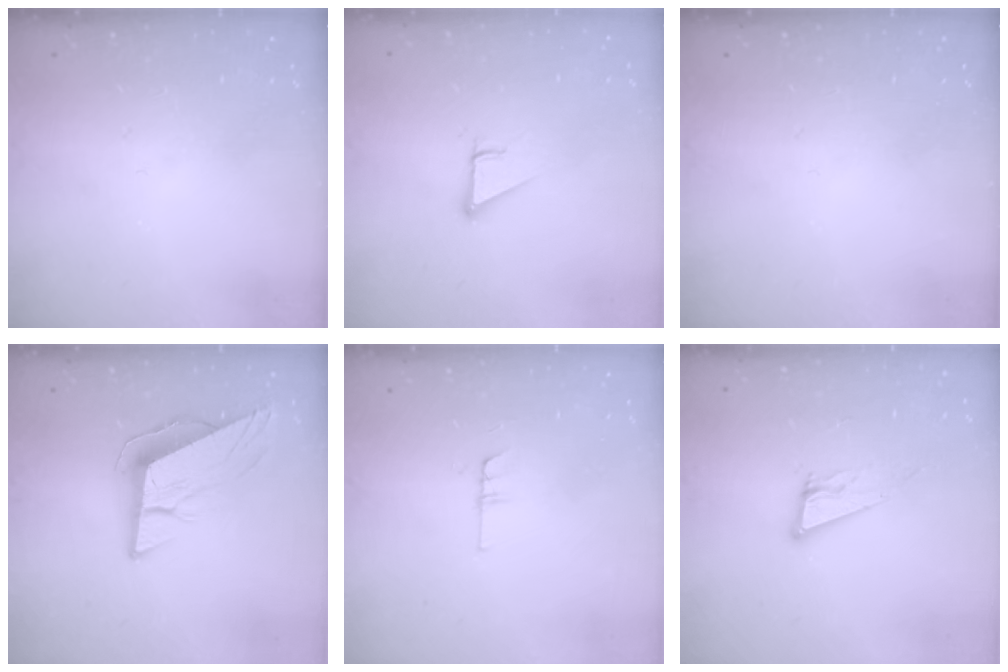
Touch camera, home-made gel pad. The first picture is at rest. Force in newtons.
{"total": 3.0, "press": 3.0, "slide": 0.1}
{"total": 0.0}
{"total": 10.3, "press": 10.2, "slide": 1.9}
{"total": 3.7, "press": 3.7, "slide": 0.4}
{"total": 10.9, "press": 10.4, "slide": 3.3}